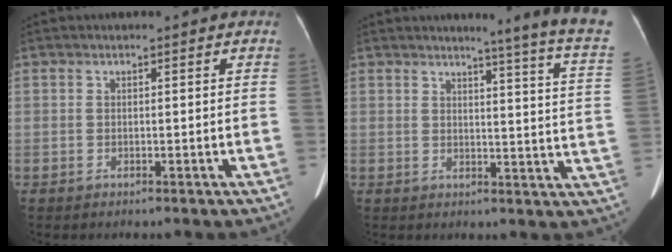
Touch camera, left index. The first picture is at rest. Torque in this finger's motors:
{"motor_torque": [-0.21, -0.75, 0.02, 0.05]}